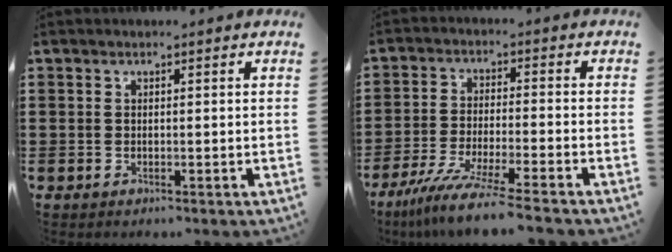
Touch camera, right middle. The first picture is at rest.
{"total": 7.8, "force": [-6.7, -0.7, 3.9], "torque": [-0.083, -0.019, -0.130]}